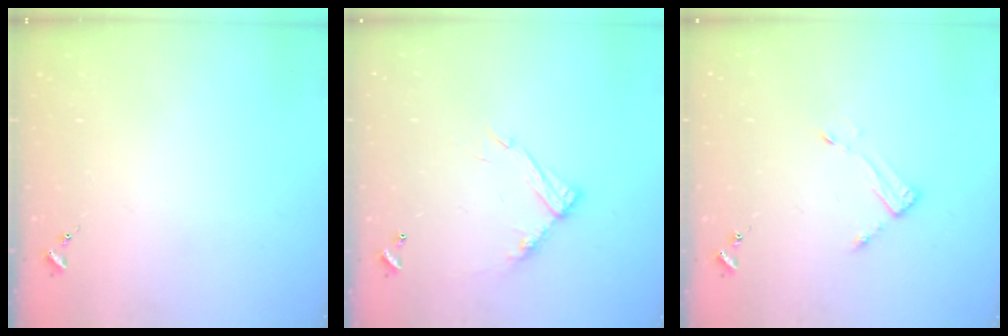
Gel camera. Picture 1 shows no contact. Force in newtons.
{"total": 11.5, "press": 11.4, "slide": 0.8}
{"total": 3.0, "press": 3.0, "slide": 0.3}